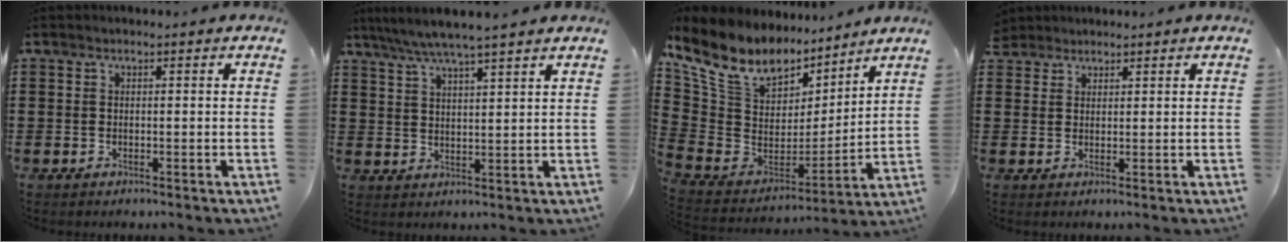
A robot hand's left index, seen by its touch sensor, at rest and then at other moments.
{"total": 4.9, "force": [4.3, -0.4, 2.4], "torque": [-0.058, -0.018, 0.075]}
{"total": 10.9, "force": [8.4, 5.5, 4.1], "torque": [-0.141, -0.056, 0.151]}
{"total": 2.1, "force": [1.8, 1.0, -0.2], "torque": [-0.004, 0.006, 0.036]}